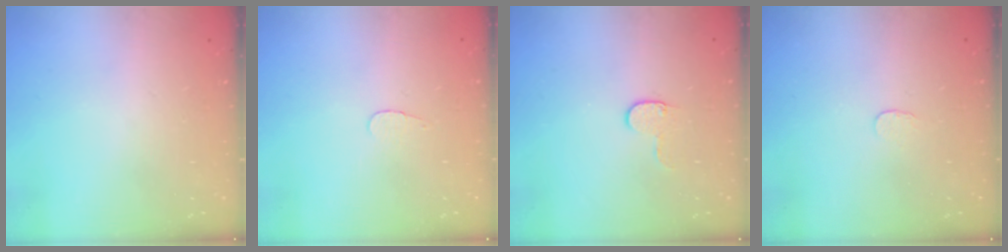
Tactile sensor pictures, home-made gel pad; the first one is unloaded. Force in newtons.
{"total": 2.8, "press": 2.8, "slide": 0.3}
{"total": 5.5, "press": 5.5, "slide": 0.5}
{"total": 2.6, "press": 2.6, "slide": 0.2}